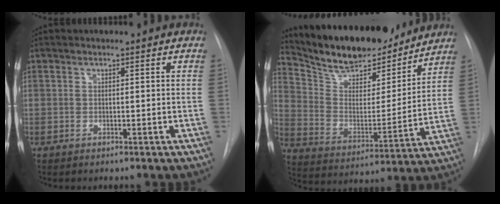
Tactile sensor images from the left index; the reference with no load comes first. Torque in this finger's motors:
{"motor_torque": [0.08, -0.79, 0.26, 0.10]}